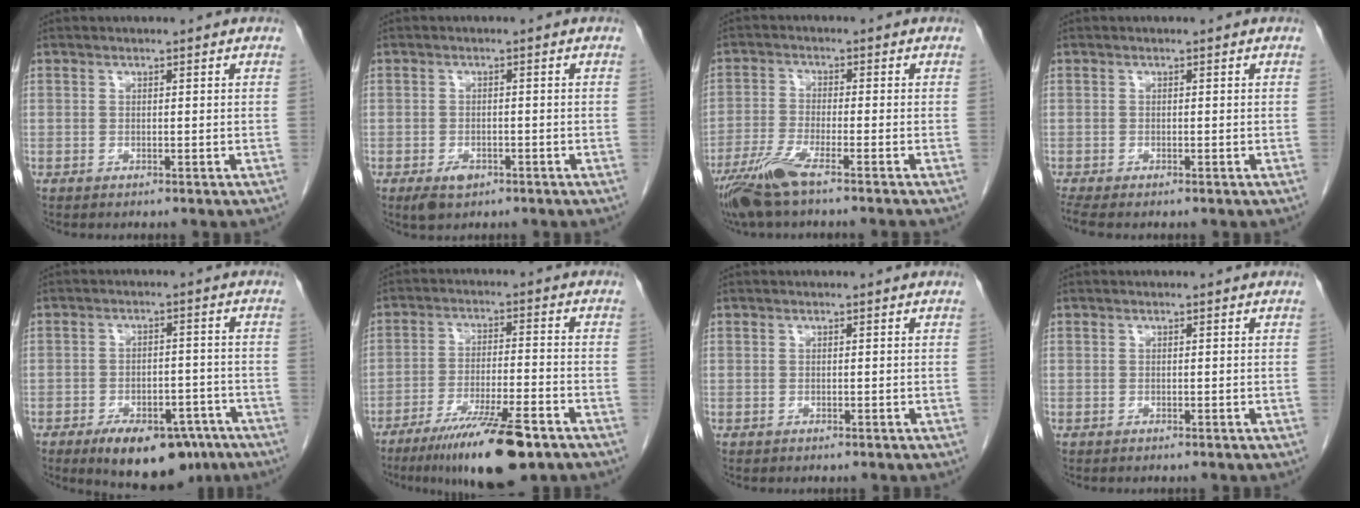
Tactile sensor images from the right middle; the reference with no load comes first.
{"total": 2.9, "force": [-1.7, 1.7, 1.8], "torque": [-0.033, -0.002, -0.019]}
{"total": 7.1, "force": [-5.2, -0.1, 4.9], "torque": [-0.100, -0.021, -0.103]}
{"total": 2.2, "force": [-1.8, 0.4, 1.2], "torque": [-0.030, -0.012, -0.031]}
{"total": 12.7, "force": [-8.6, 5.8, 7.2], "torque": [-0.091, 0.005, -0.122]}
{"total": 13.2, "force": [-9.0, 1.6, 9.6], "torque": [-0.164, -0.032, -0.150]}
{"total": 0.0}
{"total": 0.0}